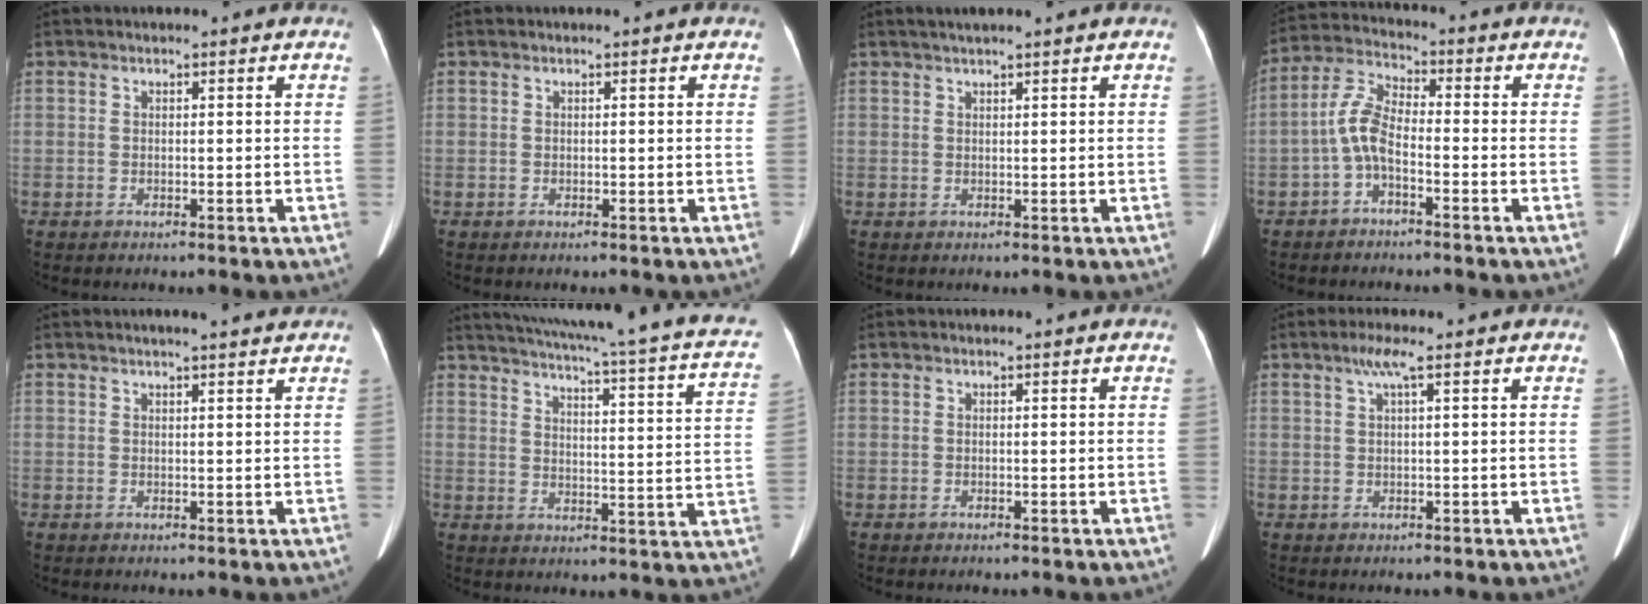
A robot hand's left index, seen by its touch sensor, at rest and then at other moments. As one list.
[{"total": 0.0}, {"total": 3.3, "force": [2.6, -0.1, 1.9], "torque": [-0.025, 0.023, 0.043]}, {"total": 6.1, "force": [-2.2, 2.3, 5.2], "torque": [-0.122, 0.019, -0.047]}, {"total": 4.4, "force": [3.9, 0.1, 2.0], "torque": [-0.028, 0.010, 0.046]}, {"total": 24.3, "force": [19.2, 2.2, 14.7], "torque": [-0.219, -0.026, 0.221]}, {"total": 0.0}, {"total": 2.2, "force": [1.1, -0.2, 1.9], "torque": [-0.046, 0.008, 0.023]}]